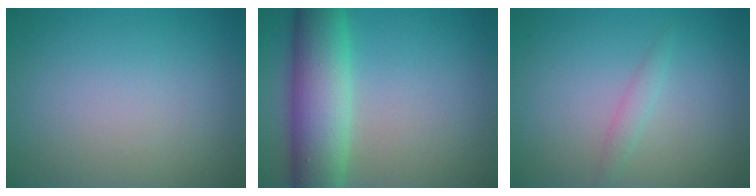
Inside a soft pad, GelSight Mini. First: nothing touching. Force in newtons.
{"total": 8.5, "press": 8.5, "slide": 0.5}
{"total": 1.2, "press": 1.2, "slide": 0.1}